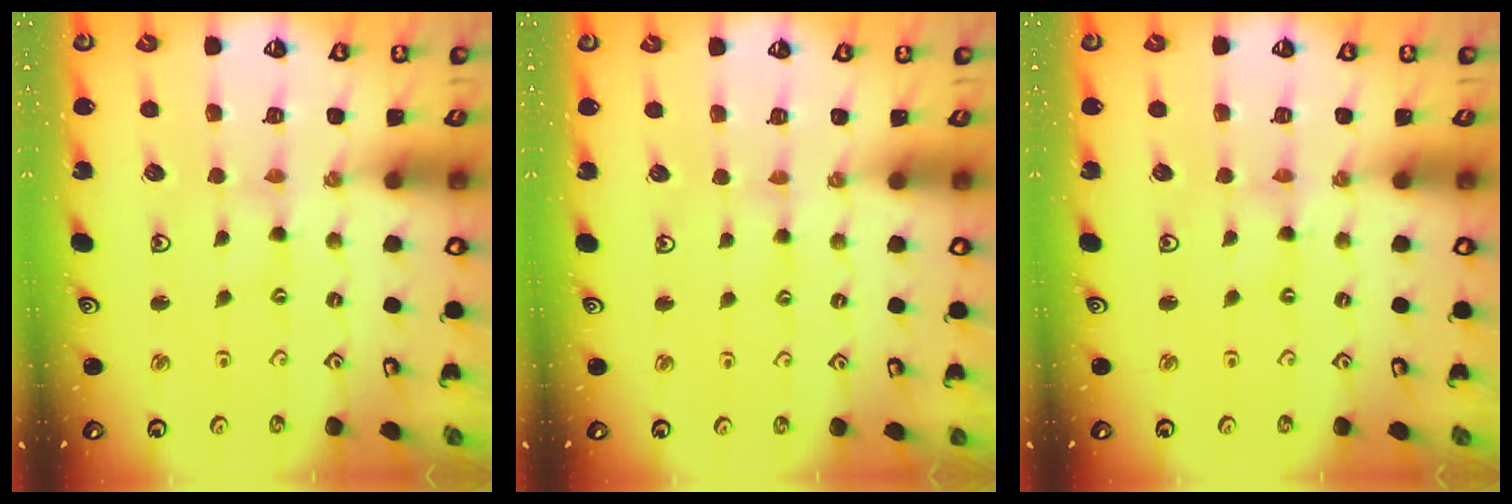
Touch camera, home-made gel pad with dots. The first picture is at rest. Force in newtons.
{"total": 2.1, "press": 2.0, "slide": 0.3}
{"total": 0.0}